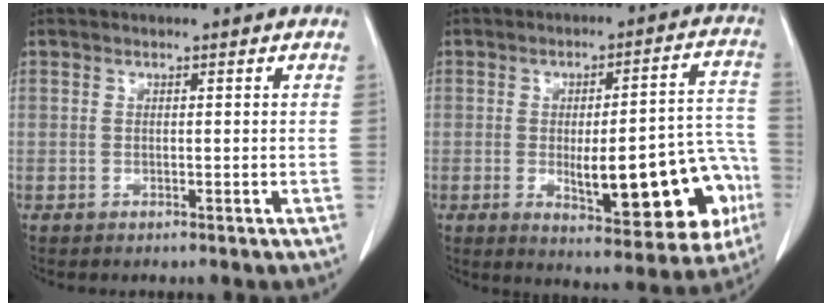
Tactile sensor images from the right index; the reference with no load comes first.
{"total": 19.1, "force": [-5.0, 5.4, 17.7], "torque": [-0.166, 0.029, -0.044]}